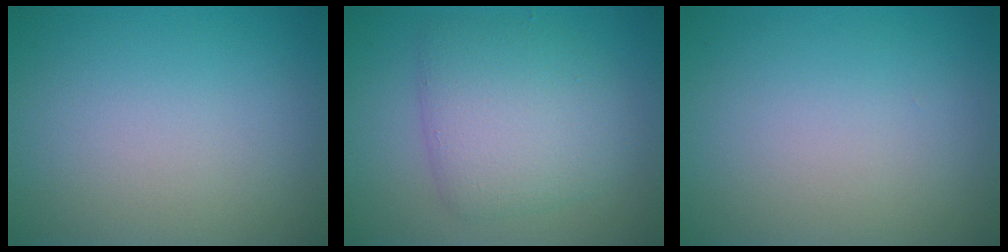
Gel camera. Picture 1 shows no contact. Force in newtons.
{"total": 5.2, "press": 5.2, "slide": 0.2}
{"total": 0.0}